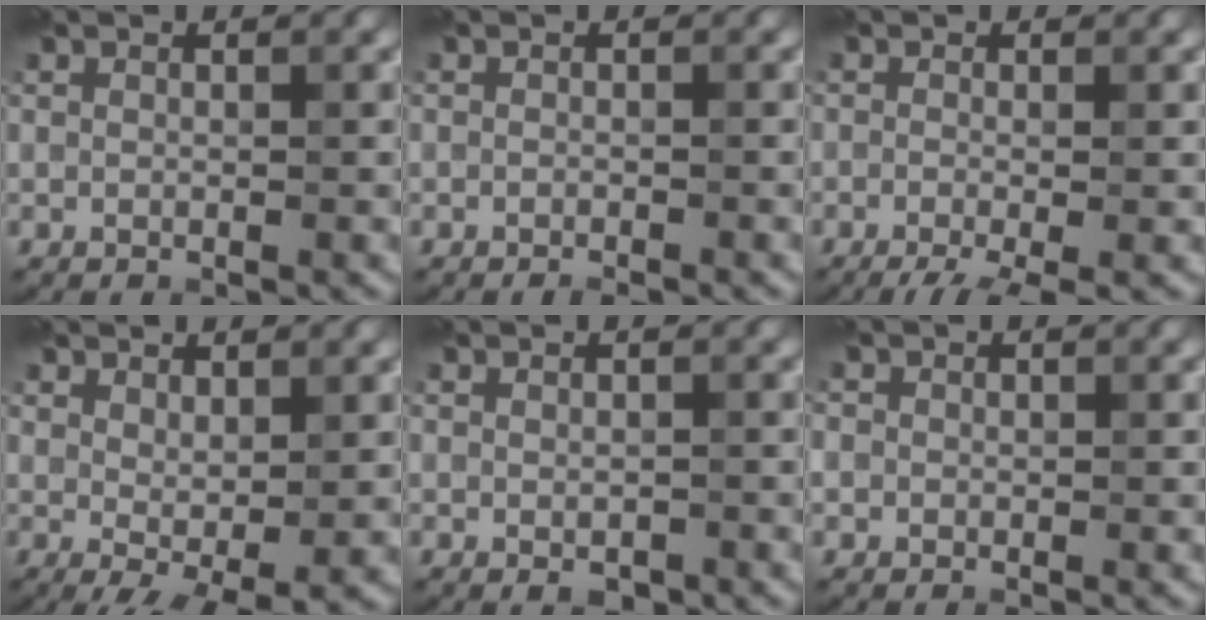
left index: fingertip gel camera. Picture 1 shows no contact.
{"total": 0.9, "force": [-0.7, 0.1, 0.4], "torque": [-0.006, -0.003, -0.012]}
{"total": 4.1, "force": [-2.1, 1.2, 3.3], "torque": [-0.048, -0.010, -0.035]}
{"total": 2.8, "force": [0.6, 0.9, 2.6], "torque": [-0.045, -0.011, 0.019]}
{"total": 1.3, "force": [-0.5, 0.7, 1.0], "torque": [-0.014, -0.005, -0.006]}
{"total": 1.6, "force": [0.2, 1.5, 0.4], "torque": [0.003, 0.004, -0.008]}